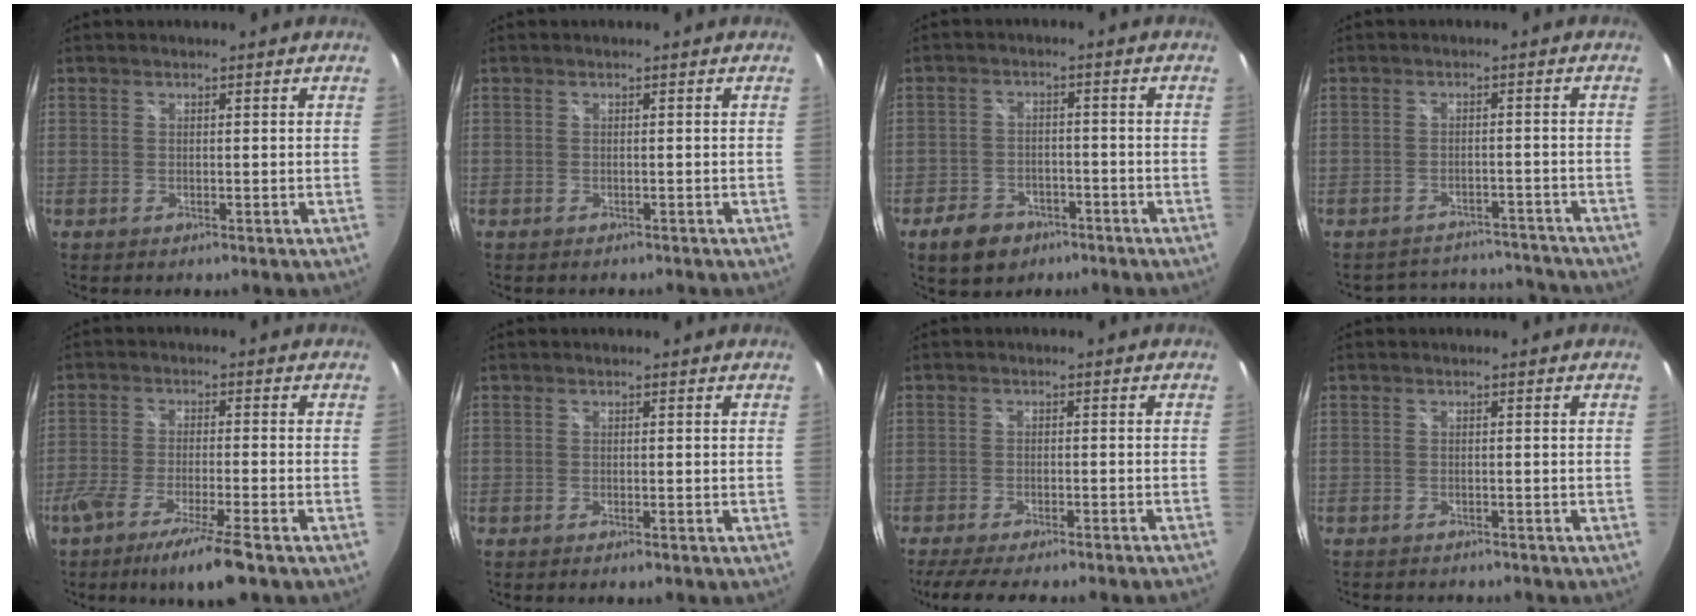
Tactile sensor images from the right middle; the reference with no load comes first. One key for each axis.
{"total": 0.9, "fx": -0.9, "fy": 0.3, "fz": 0.2, "tx": -0.006, "ty": -0.006, "tz": -0.013}
{"total": 7.5, "fx": -4.9, "fy": 4.8, "fz": 3.0, "tx": -0.086, "ty": 0.008, "tz": -0.071}
{"total": 10.5, "fx": -9.9, "fy": 3.1, "fz": 1.5, "tx": -0.036, "ty": 0.021, "tz": -0.123}
{"total": 10.2, "fx": -7.2, "fy": 0.3, "fz": 7.2, "tx": -0.146, "ty": -0.026, "tz": -0.125}
{"total": 0.8, "fx": -0.7, "fy": 0.0, "fz": 0.4, "tx": -0.007, "ty": -0.001, "tz": -0.012}
{"total": 10.0, "fx": -8.7, "fy": 0.4, "fz": 5.0, "tx": -0.110, "ty": -0.023, "tz": -0.126}
{"total": 3.3, "fx": -3.0, "fy": 0.8, "fz": 0.9, "tx": -0.022, "ty": -0.011, "tz": -0.045}